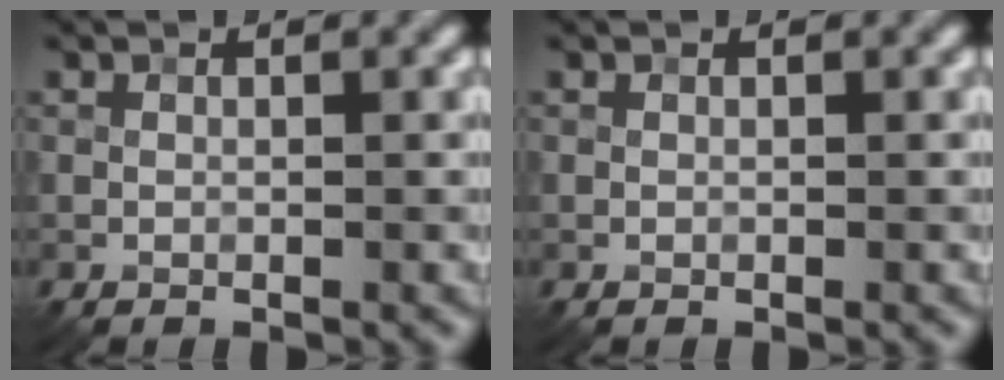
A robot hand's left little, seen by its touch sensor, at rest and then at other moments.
{"total": 0.0}